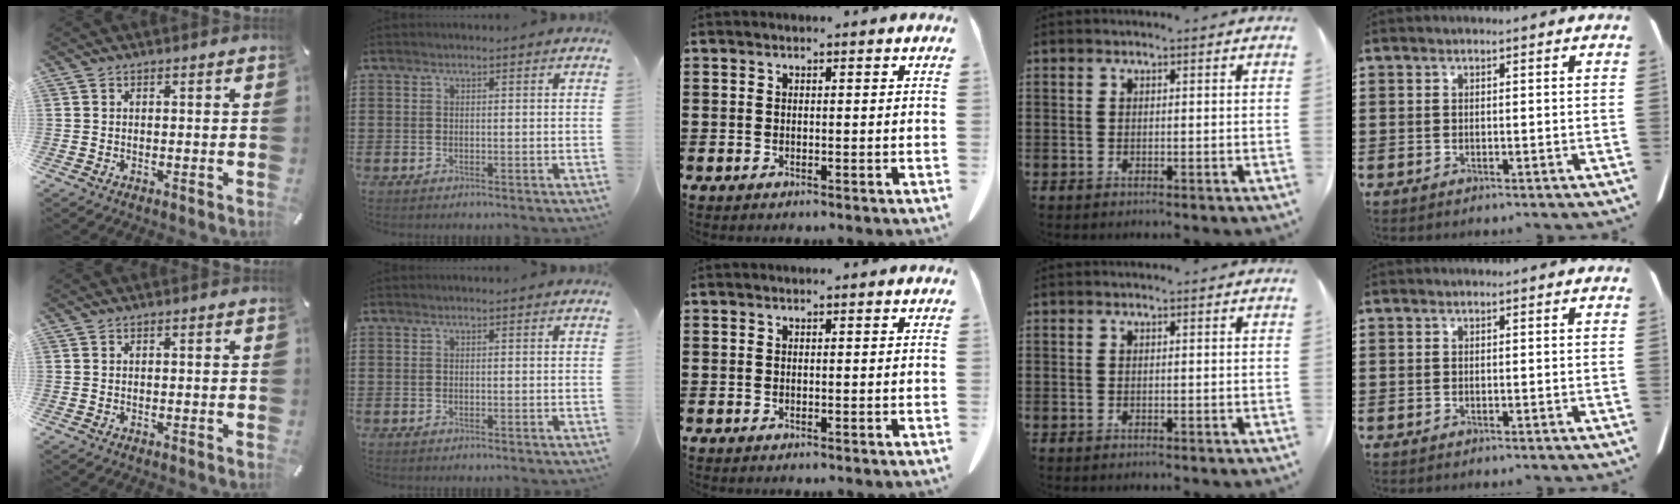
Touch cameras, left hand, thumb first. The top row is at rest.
{}